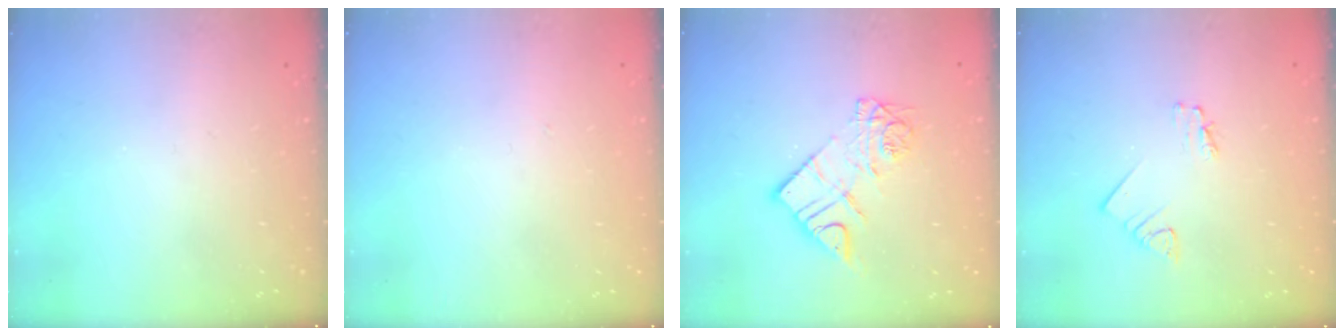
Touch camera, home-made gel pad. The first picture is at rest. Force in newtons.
{"total": 1.6, "press": 1.6, "slide": 0.0}
{"total": 10.8, "press": 10.8, "slide": 0.8}
{"total": 2.1, "press": 2.1, "slide": 0.2}